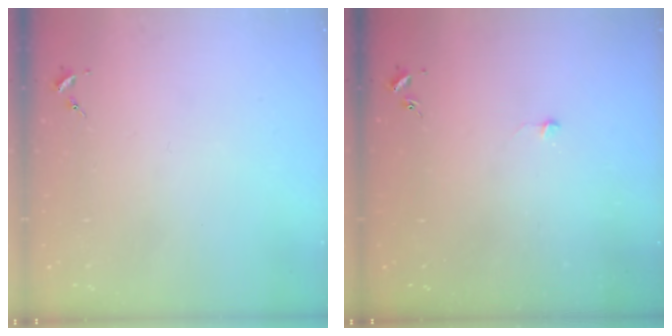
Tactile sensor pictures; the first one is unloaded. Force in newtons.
{"total": 4.3, "press": 4.3, "slide": 0.3}